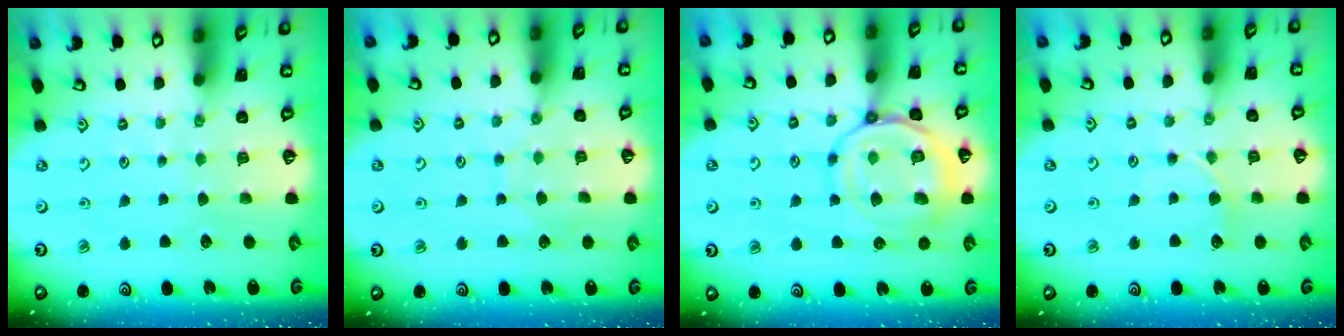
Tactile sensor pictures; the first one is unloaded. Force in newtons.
{"total": 6.8, "press": 6.7, "slide": 0.6}
{"total": 16.4, "press": 16.3, "slide": 1.6}
{"total": 3.5, "press": 3.5, "slide": 0.5}